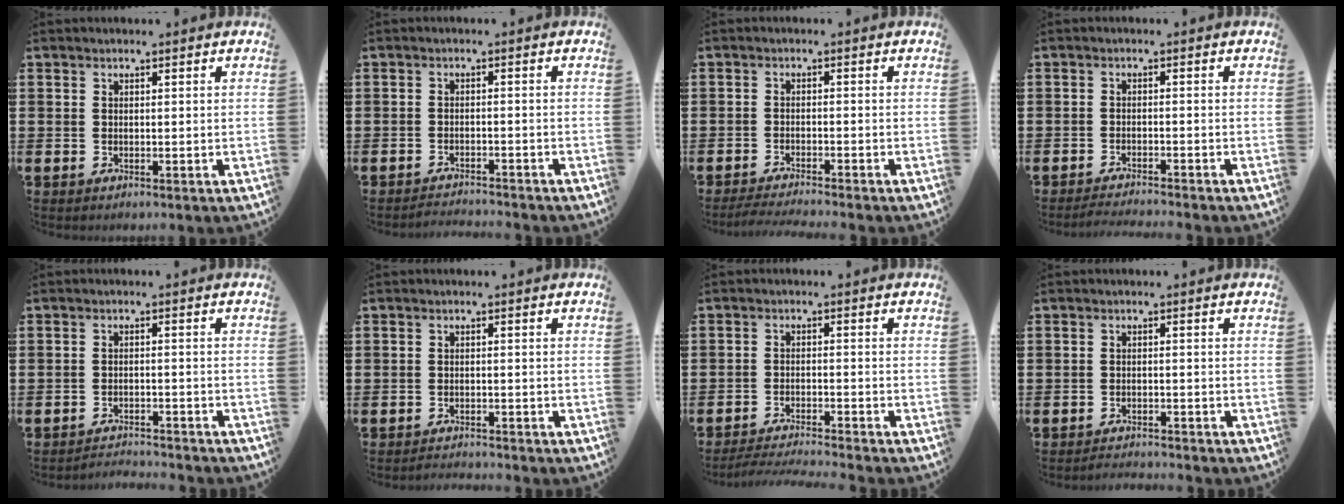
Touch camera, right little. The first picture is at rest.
{"total": 1.6, "force": [-1.6, -0.1, -0.1], "torque": [-0.003, 0.005, -0.035]}
{"total": 1.9, "force": [-1.8, -0.2, 0.7], "torque": [-0.010, 0.004, -0.036]}
{"total": 1.6, "force": [-1.5, -0.2, 0.3], "torque": [-0.005, 0.003, -0.030]}
{"total": 2.1, "force": [-2.1, -0.1, -0.2], "torque": [-0.002, 0.004, -0.046]}
{"total": 1.3, "force": [-1.3, -0.1, -0.1], "torque": [-0.002, 0.003, -0.027]}
{"total": 2.7, "force": [-2.6, -0.3, 0.6], "torque": [-0.009, 0.000, -0.054]}
{"total": 1.5, "force": [-1.5, -0.1, -0.1], "torque": [-0.003, 0.004, -0.032]}